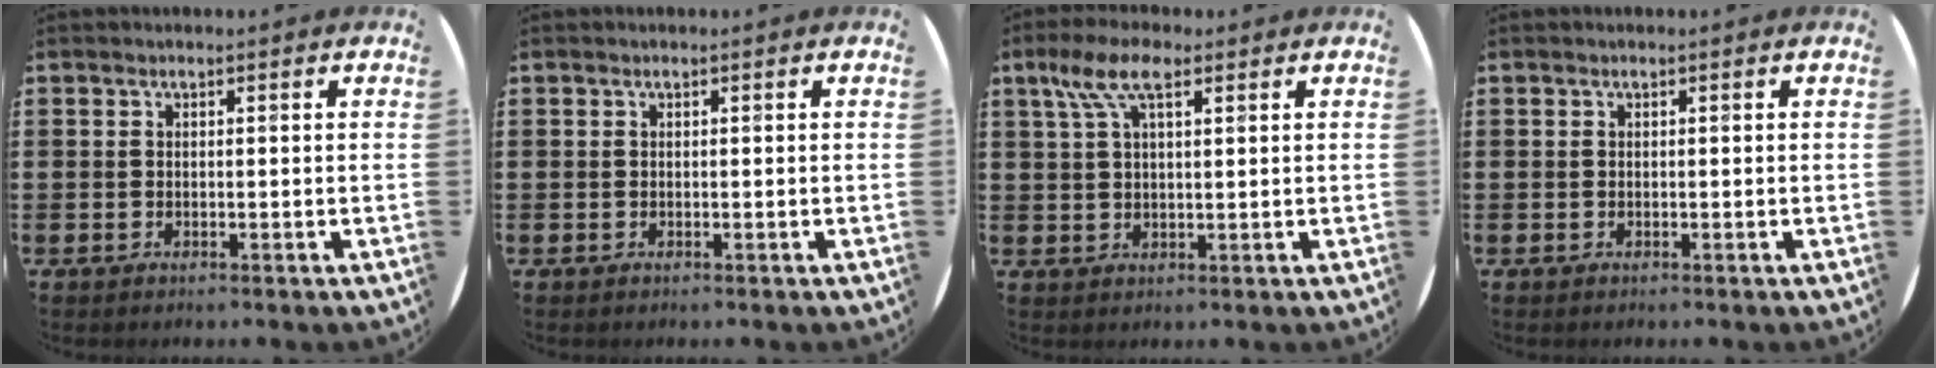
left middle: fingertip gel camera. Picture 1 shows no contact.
{"total": 0.0}
{"total": 6.1, "force": [3.3, 2.4, 4.6], "torque": [-0.099, 0.012, 0.057]}
{"total": 0.0}